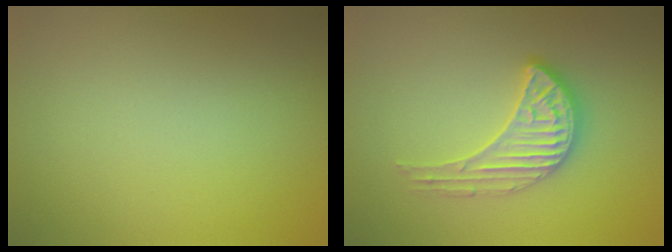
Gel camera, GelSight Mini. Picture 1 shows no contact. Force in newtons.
{"total": 3.2, "press": 3.1, "slide": 1.0}